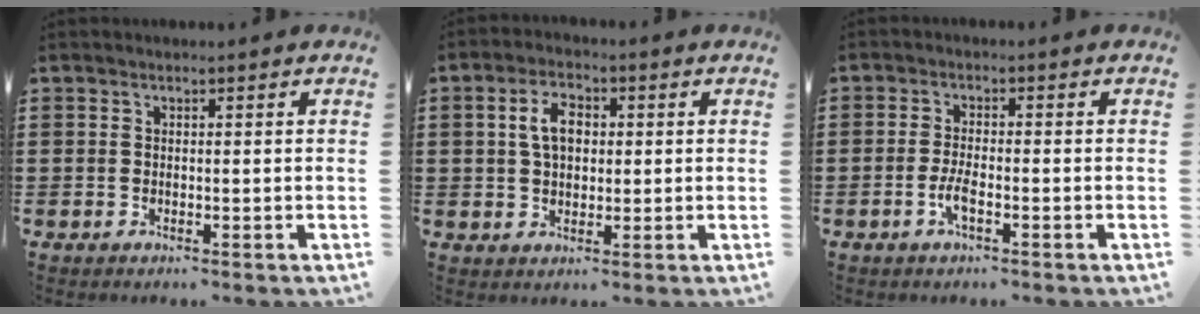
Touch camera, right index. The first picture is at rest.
{"total": 5.3, "force": [0.8, 3.0, 4.2], "torque": [-0.090, 0.014, 0.010]}
{"total": 3.0, "force": [-1.3, 0.6, 2.6], "torque": [-0.060, -0.004, -0.027]}